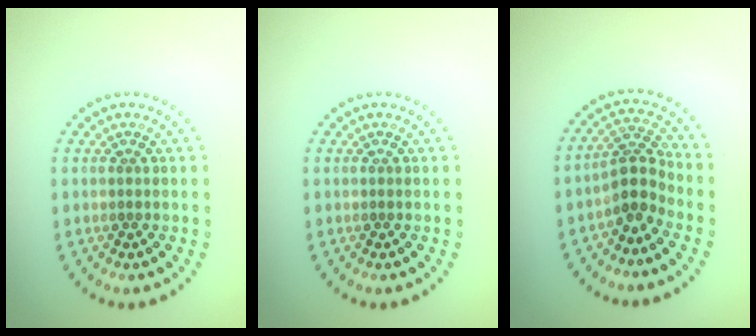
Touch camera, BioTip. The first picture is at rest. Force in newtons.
{"total": 0.0}
{"total": 3.1, "press": 2.3, "slide": 2.0}